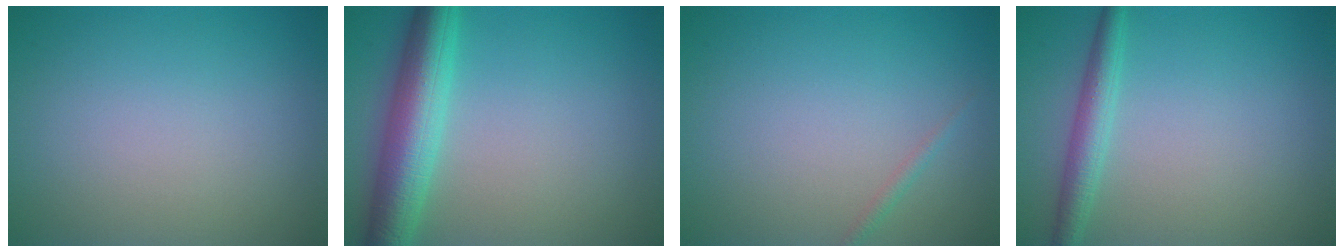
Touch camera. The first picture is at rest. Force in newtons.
{"total": 6.3, "press": 6.3, "slide": 0.1}
{"total": 0.7, "press": 0.7, "slide": 0.0}
{"total": 2.5, "press": 2.5, "slide": 0.1}